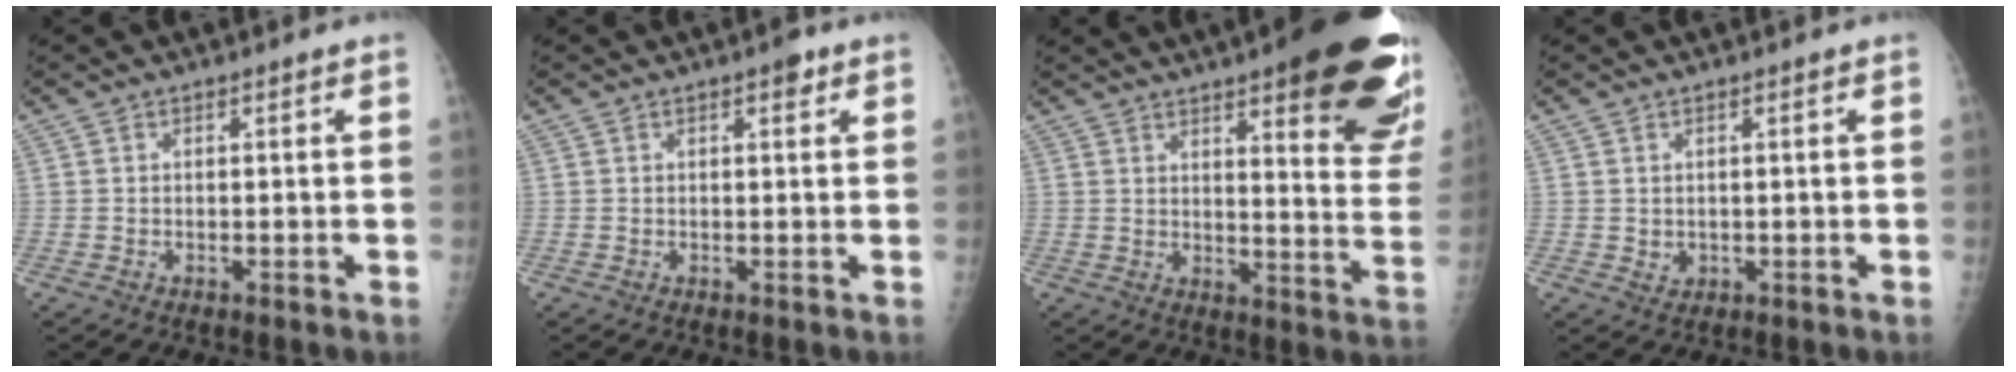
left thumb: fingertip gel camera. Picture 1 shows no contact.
{"total": 2.1, "force": [1.2, 0.9, 1.5], "torque": [-0.014, -0.002, 0.014]}
{"total": 25.7, "force": [14.7, 6.4, 20.1], "torque": [-0.193, -0.055, 0.184]}
{"total": 1.4, "force": [0.3, 1.3, 0.6], "torque": [-0.006, -0.003, 0.010]}